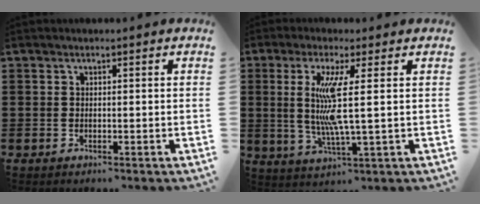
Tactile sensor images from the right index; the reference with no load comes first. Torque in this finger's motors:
{"motor_torque": [0.77, 0.32, 0.51, 0.14]}